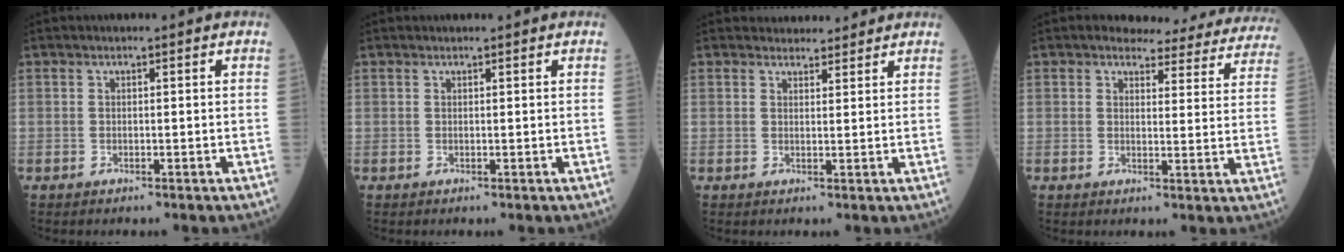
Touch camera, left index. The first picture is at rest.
{"total": 0.9, "force": [0.9, 0.0, 0.1], "torque": [-0.004, 0.008, 0.015]}
{"total": 4.3, "force": [4.1, 1.3, 0.3], "torque": [0.004, 0.008, 0.049]}
{"total": 16.3, "force": [15.2, 4.4, 3.6], "torque": [-0.009, -0.050, 0.144]}